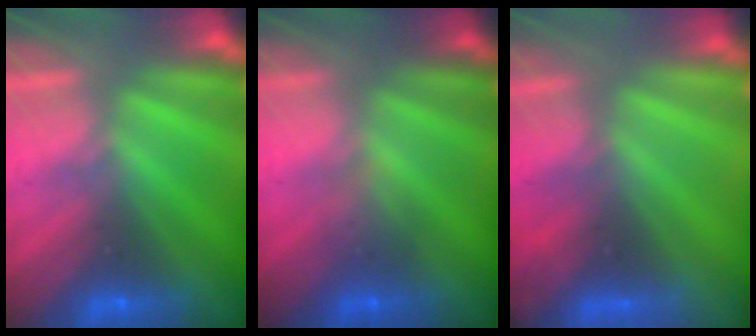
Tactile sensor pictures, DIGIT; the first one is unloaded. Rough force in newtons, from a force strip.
{"total": 1.0}
{"total": 4.8}